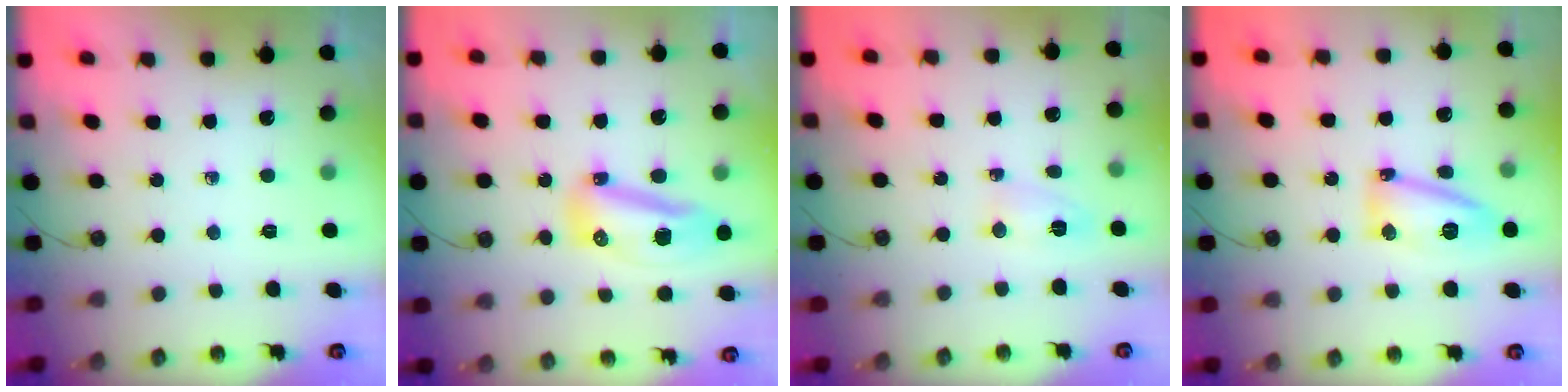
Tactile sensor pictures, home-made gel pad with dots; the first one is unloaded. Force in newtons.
{"total": 23.8, "press": 15.4, "slide": 18.1}
{"total": 12.6, "press": 4.1, "slide": 11.9}
{"total": 11.0, "press": 10.9, "slide": 0.8}